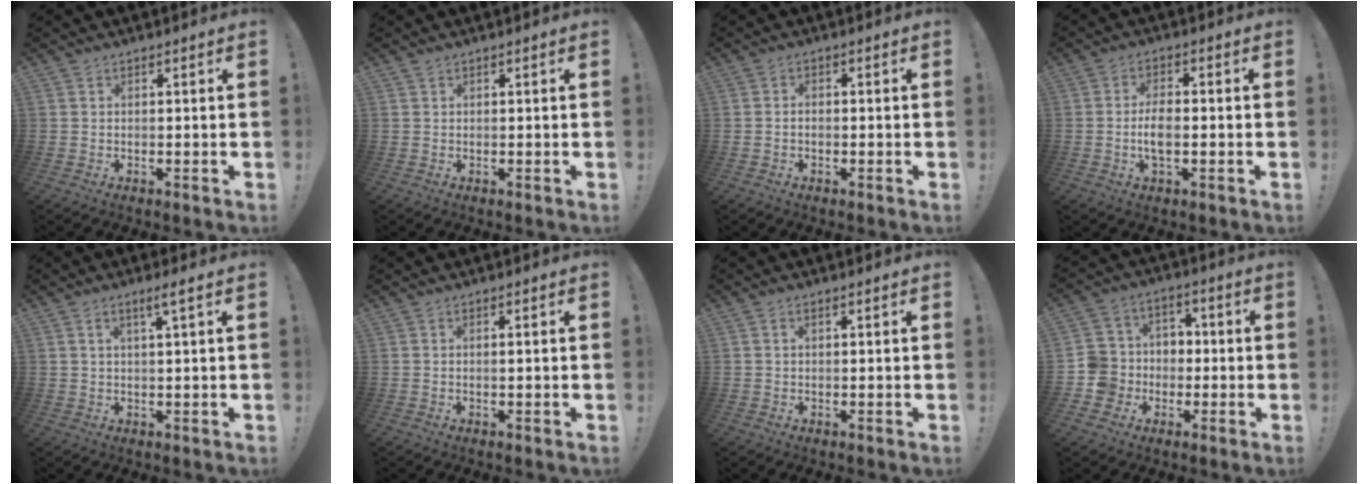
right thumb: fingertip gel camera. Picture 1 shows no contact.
{"total": 0.0}
{"total": 1.4, "force": [-0.8, 0.8, 0.8], "torque": [-0.020, 0.007, -0.013]}
{"total": 5.7, "force": [-1.2, 2.3, 5.1], "torque": [-0.107, -0.001, -0.025]}
{"total": 3.5, "force": [1.5, 0.2, 3.1], "torque": [-0.060, 0.002, 0.023]}
{"total": 0.7, "force": [0.1, -0.2, 0.7], "torque": [-0.005, -0.004, -0.001]}
{"total": 1.0, "force": [0.3, 0.5, 0.9], "torque": [-0.025, 0.005, 0.007]}
{"total": 11.4, "force": [-3.0, 10.7, 2.6], "torque": [-0.044, 0.038, -0.048]}